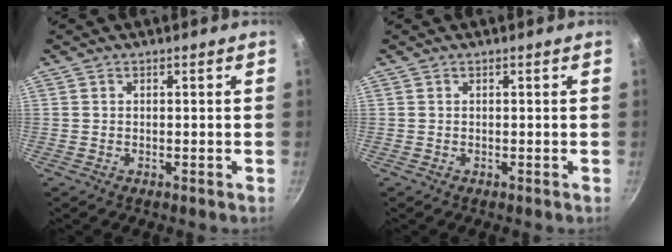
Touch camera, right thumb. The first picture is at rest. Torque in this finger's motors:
{"motor_torque": [0.12, -0.01, -0.11, 0.05, 0.01]}